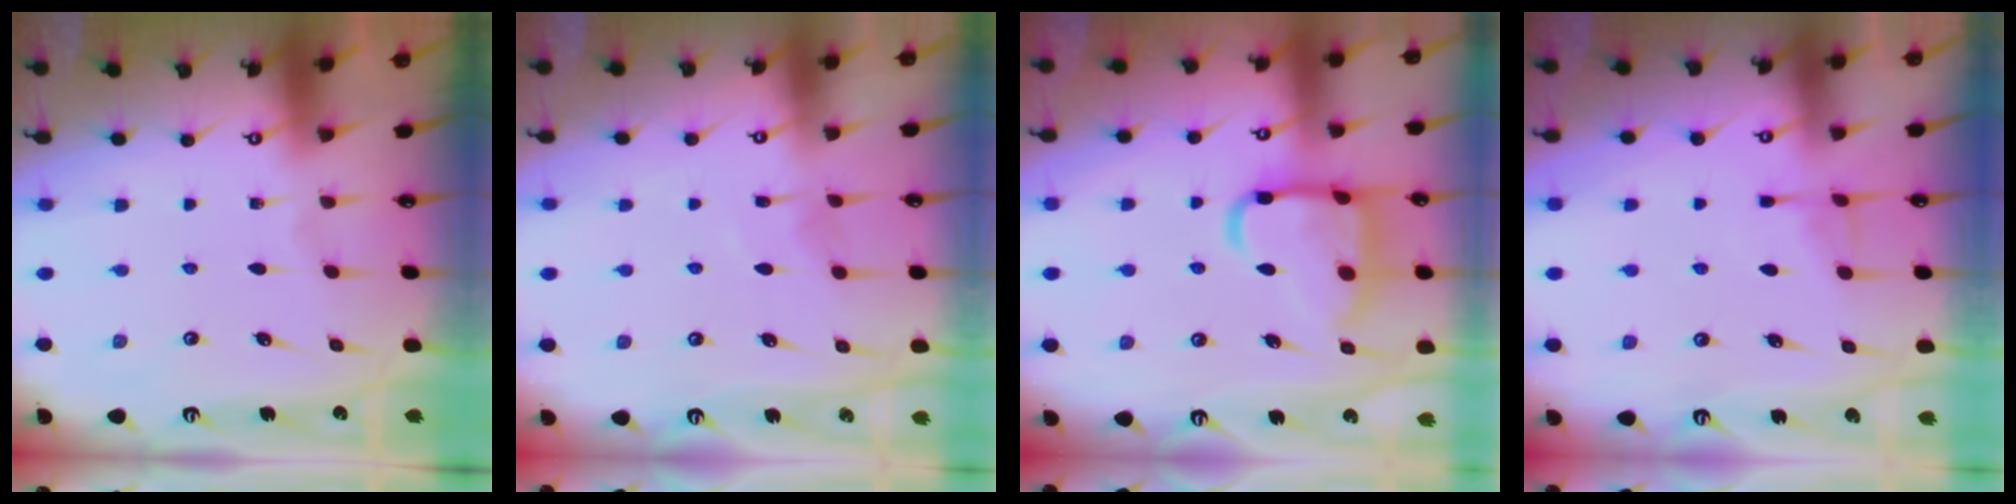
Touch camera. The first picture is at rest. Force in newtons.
{"total": 6.0, "press": 6.0, "slide": 0.6}
{"total": 16.6, "press": 16.5, "slide": 1.4}
{"total": 5.2, "press": 5.1, "slide": 0.6}